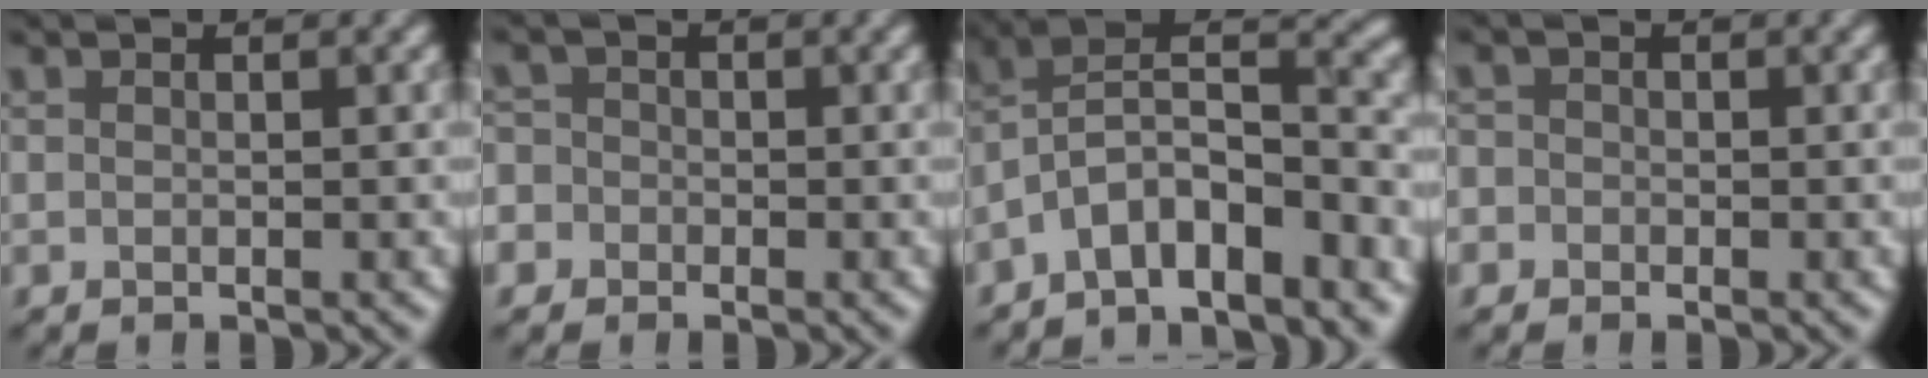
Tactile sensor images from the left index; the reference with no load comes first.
{"total": 4.1, "force": [-1.2, 3.7, 1.0], "torque": [-0.008, 0.017, -0.057]}
{"total": 8.5, "force": [-5.1, 3.2, 6.0], "torque": [-0.092, 0.015, -0.101]}
{"total": 2.0, "force": [-0.2, 1.9, 0.5], "torque": [0.008, 0.009, -0.027]}